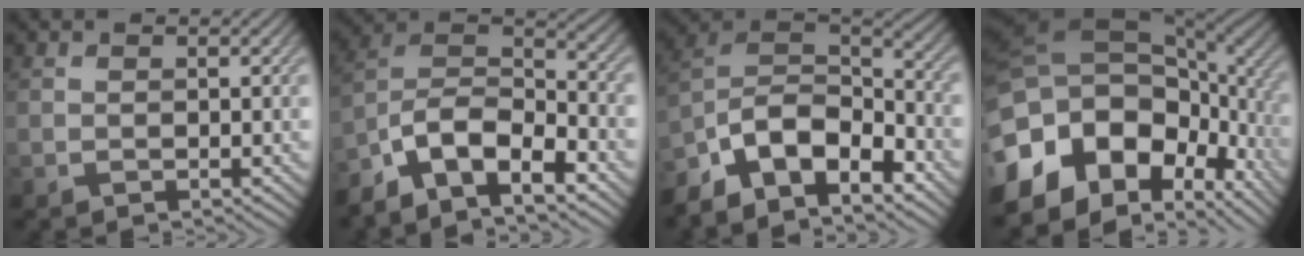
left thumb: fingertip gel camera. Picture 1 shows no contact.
{"total": 12.1, "force": [-8.6, 4.7, 7.2], "torque": [-0.151, -0.005, -0.172]}
{"total": 13.6, "force": [-8.7, 6.4, 8.3], "torque": [-0.190, -0.023, -0.157]}
{"total": 19.0, "force": [-6.0, 12.0, 13.4], "torque": [-0.274, -0.011, -0.086]}